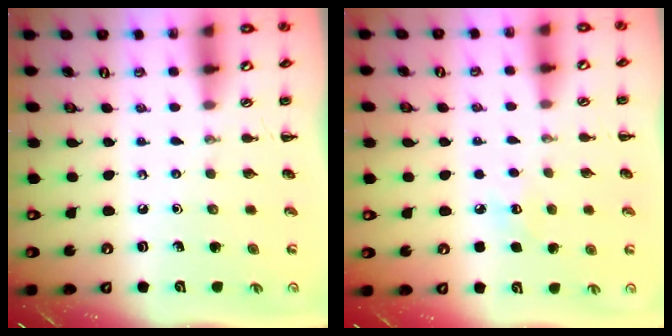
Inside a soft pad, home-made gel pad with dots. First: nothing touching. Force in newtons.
{"total": 5.5, "press": 5.3, "slide": 1.3}